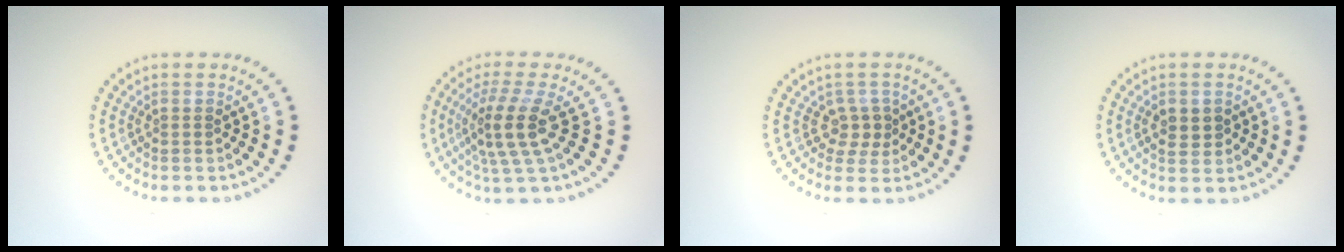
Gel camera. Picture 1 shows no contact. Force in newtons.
{"total": 4.2, "press": 3.1, "slide": 2.8}
{"total": 1.8, "press": 1.4, "slide": 1.0}
{"total": 1.5, "press": 1.5, "slide": 0.1}